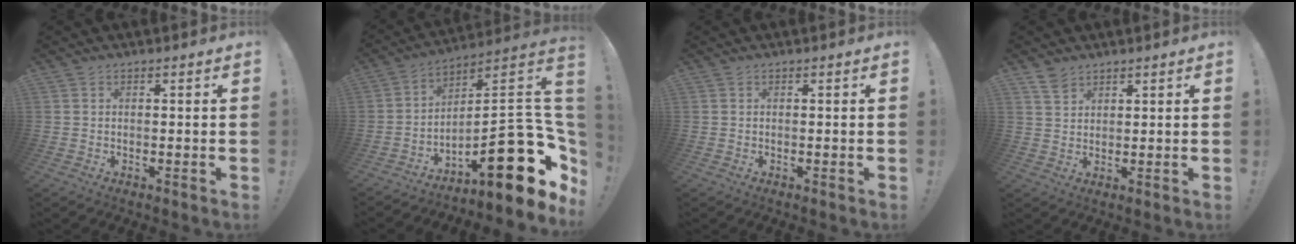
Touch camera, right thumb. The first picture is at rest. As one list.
[{"total": 24.1, "force": [-9.0, 8.0, 20.9], "torque": [-0.286, 0.037, -0.137]}, {"total": 0.0}, {"total": 4.2, "force": [3.3, 2.1, 1.5], "torque": [-0.029, -0.015, 0.064]}]